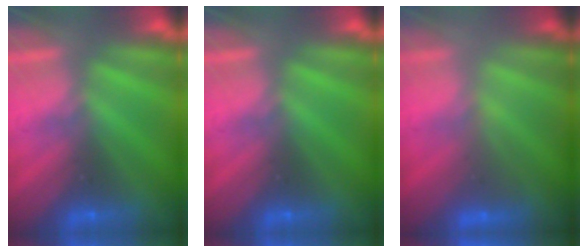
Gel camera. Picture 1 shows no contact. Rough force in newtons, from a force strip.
{"total": 0.0}
{"total": 2.3}